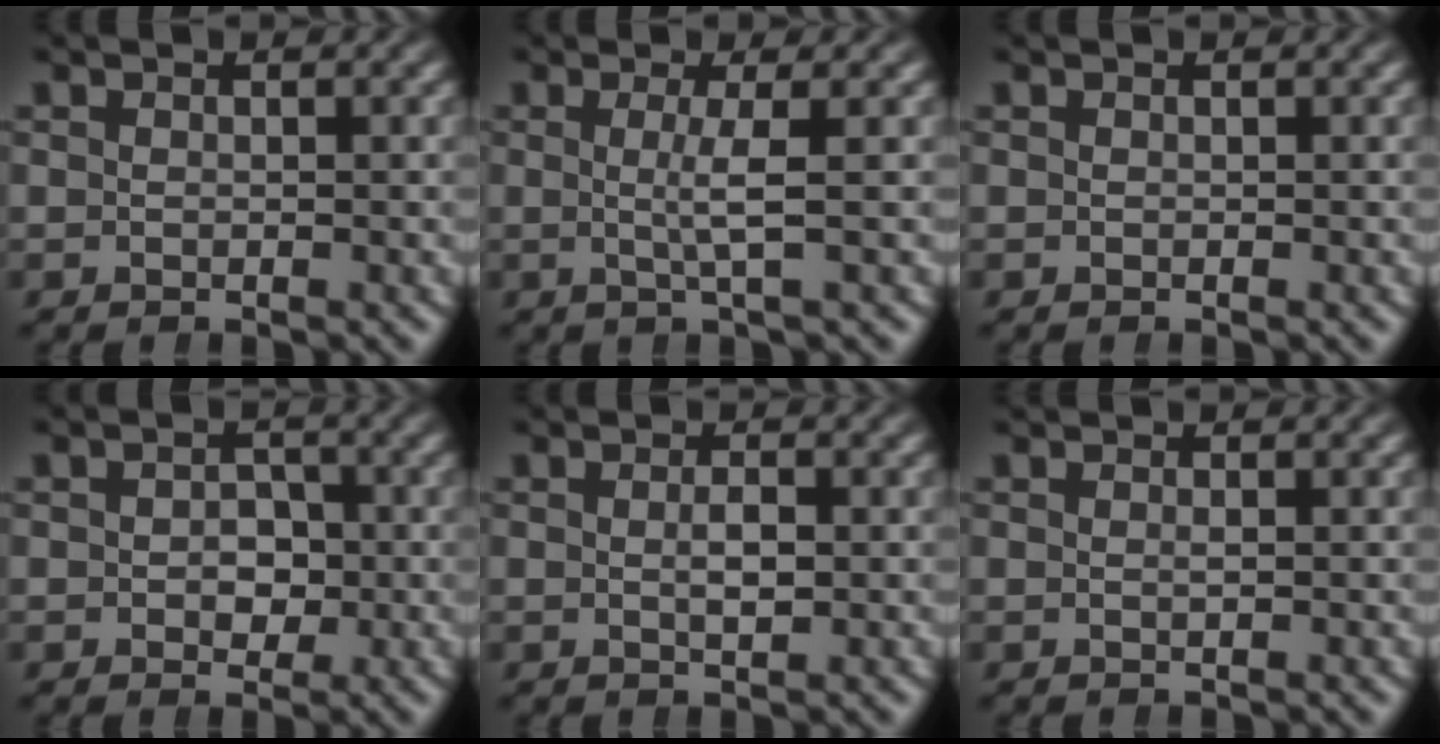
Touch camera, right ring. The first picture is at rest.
{"total": 2.3, "force": [0.0, -0.9, 2.1], "torque": [-0.049, -0.012, 0.004]}
{"total": 0.0}
{"total": 1.7, "force": [-0.5, 1.4, 0.8], "torque": [-0.003, -0.003, -0.010]}
{"total": 1.2, "force": [-0.1, 0.1, 1.2], "torque": [-0.023, -0.003, -0.003]}
{"total": 0.0}